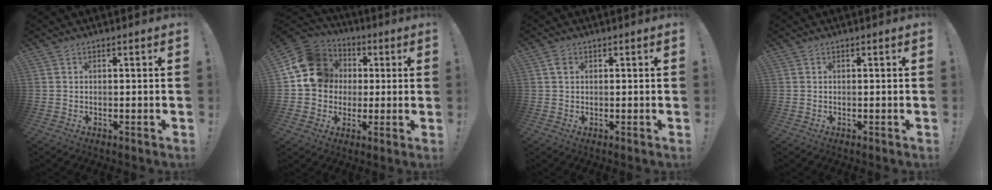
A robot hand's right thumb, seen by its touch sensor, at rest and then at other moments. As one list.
[{"total": 15.9, "force": [3.3, 13.9, 6.9], "torque": [-0.107, -0.003, 0.072]}, {"total": 1.7, "force": [0.6, 1.3, 1.0], "torque": [-0.021, 0.003, 0.011]}, {"total": 0.0}]